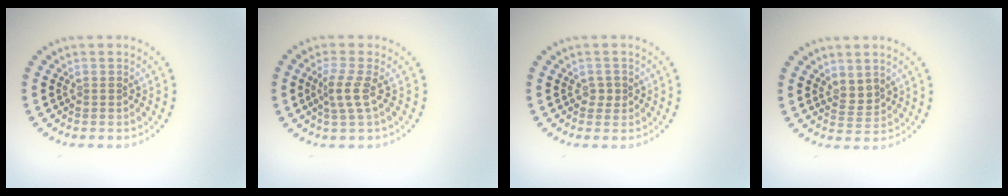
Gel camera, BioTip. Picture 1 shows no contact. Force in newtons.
{"total": 2.3, "press": 1.7, "slide": 1.6}
{"total": 1.1, "press": 1.0, "slide": 0.5}
{"total": 1.7, "press": 1.4, "slide": 1.0}